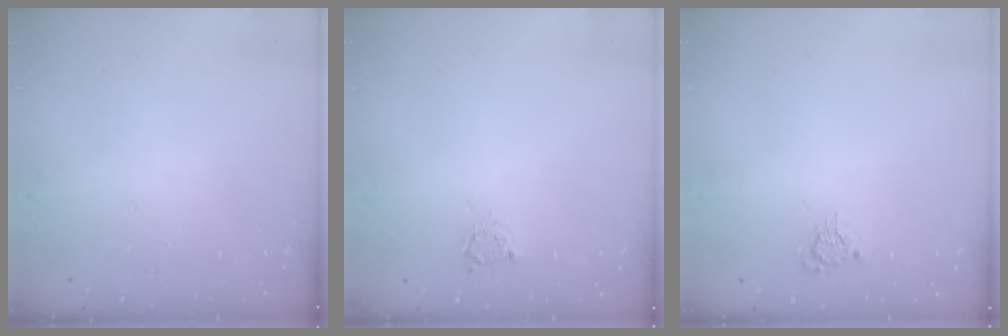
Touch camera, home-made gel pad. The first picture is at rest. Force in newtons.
{"total": 3.2, "press": 3.1, "slide": 0.4}
{"total": 3.3, "press": 3.3, "slide": 0.4}